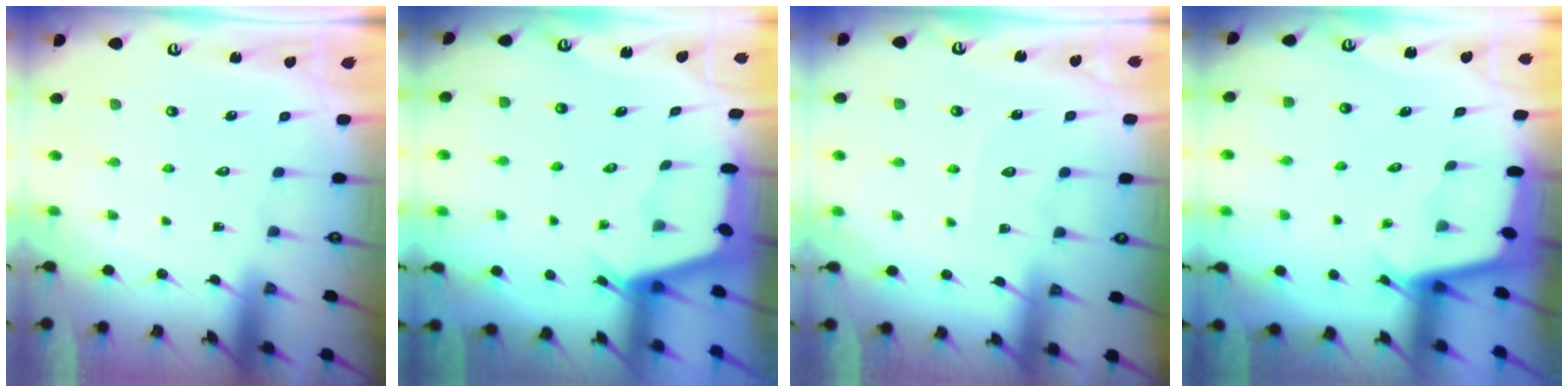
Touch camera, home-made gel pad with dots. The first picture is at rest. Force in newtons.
{"total": 2.4, "press": 2.4, "slide": 0.3}
{"total": 3.6, "press": 3.6, "slide": 0.4}
{"total": 1.9, "press": 1.9, "slide": 0.2}